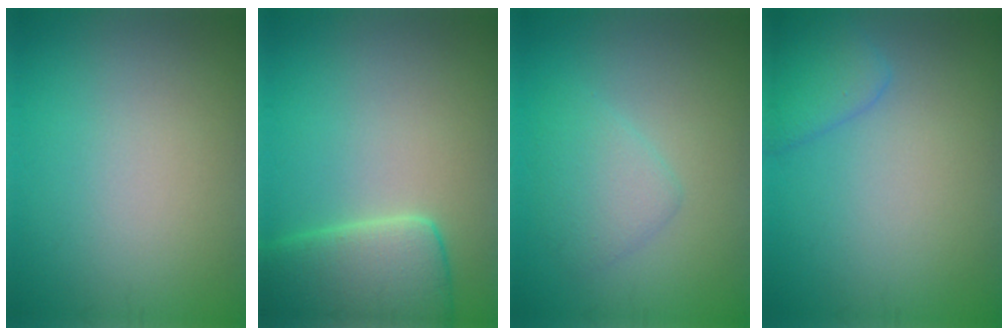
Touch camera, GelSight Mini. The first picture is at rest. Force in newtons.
{"total": 6.4, "press": 6.4, "slide": 0.5}
{"total": 2.6, "press": 2.6, "slide": 0.2}
{"total": 2.5, "press": 2.5, "slide": 0.2}